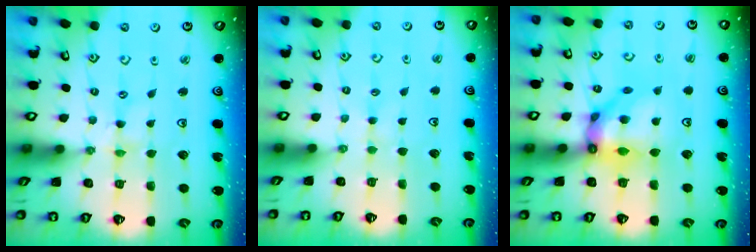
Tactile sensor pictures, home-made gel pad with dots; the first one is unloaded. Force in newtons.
{"total": 1.1, "press": 1.1, "slide": 0.3}
{"total": 11.5, "press": 11.4, "slide": 1.6}